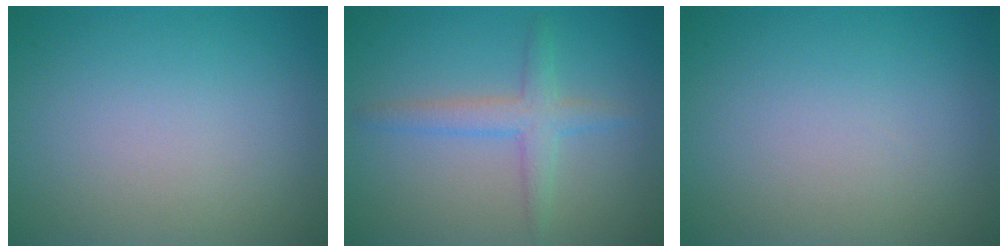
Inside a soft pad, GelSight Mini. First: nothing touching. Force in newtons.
{"total": 2.7, "press": 2.7, "slide": 0.2}
{"total": 0.0}